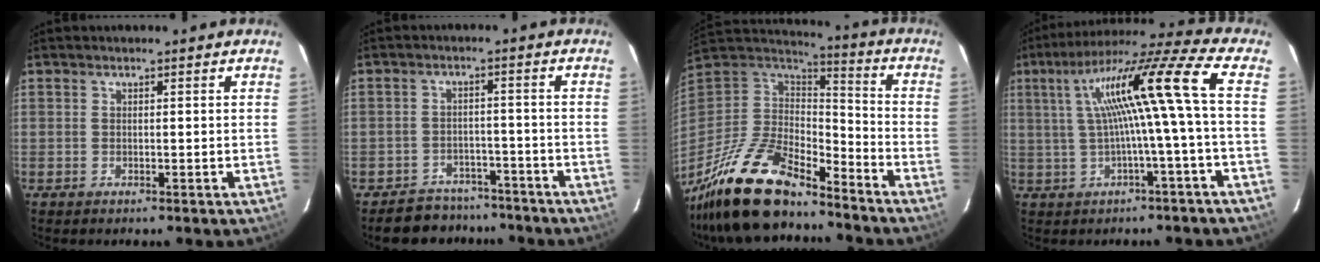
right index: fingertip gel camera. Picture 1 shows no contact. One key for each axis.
{"total": 8.4, "fx": -7.3, "fy": 4.0, "fz": 0.4, "tx": -0.021, "ty": 0.019, "tz": -0.097}
{"total": 21.8, "fx": -17.1, "fy": 6.7, "fz": 11.8, "tx": -0.251, "ty": -0.029, "tz": -0.310}
{"total": 14.2, "fx": 1.1, "fy": -1.7, "fz": 14.1, "tx": -0.235, "ty": 0.018, "tz": 0.023}